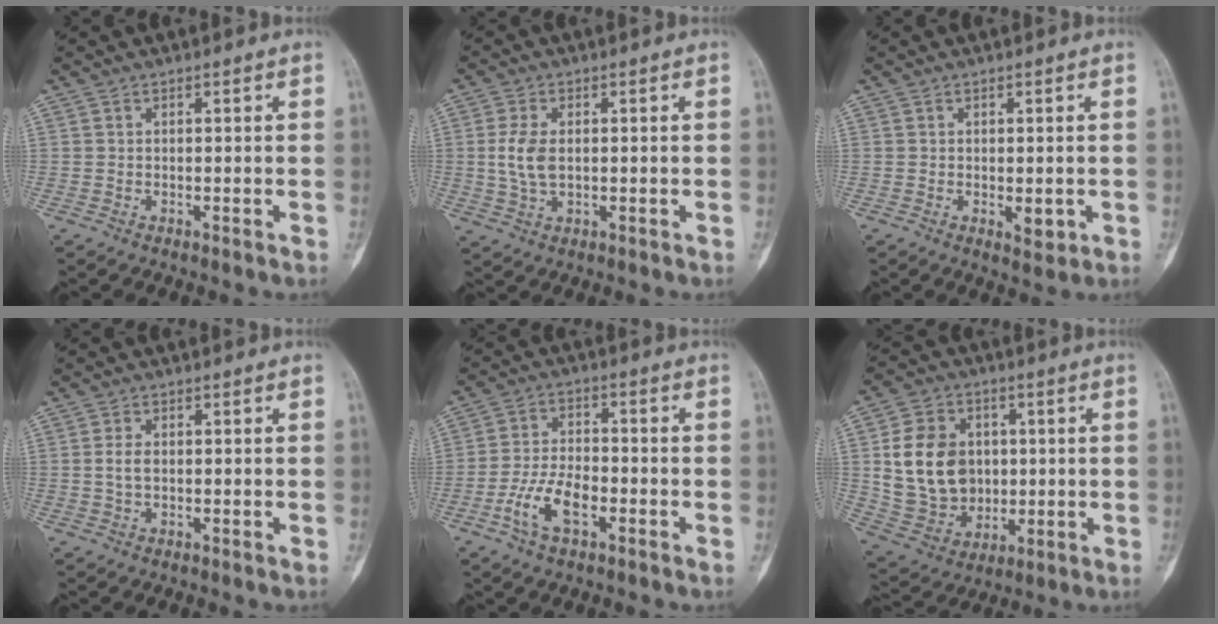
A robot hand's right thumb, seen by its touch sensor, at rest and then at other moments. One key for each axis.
{"total": 5.7, "fx": 0.1, "fy": 3.3, "fz": 4.6, "tx": -0.102, "ty": 0.001, "tz": 0.002}
{"total": 2.7, "fx": -0.4, "fy": 1.4, "fz": 2.3, "tx": -0.019, "ty": -0.004, "tz": 0.000}
{"total": 2.3, "fx": -0.1, "fy": 1.4, "fz": 1.9, "tx": -0.039, "ty": 0.003, "tz": -0.005}
{"total": 8.7, "fx": -3.6, "fy": 4.3, "fz": 6.7, "tx": -0.130, "ty": 0.021, "tz": -0.072}
{"total": 16.1, "fx": 1.9, "fy": 12.9, "fz": 9.5, "tx": -0.138, "ty": 0.001, "tz": 0.050}